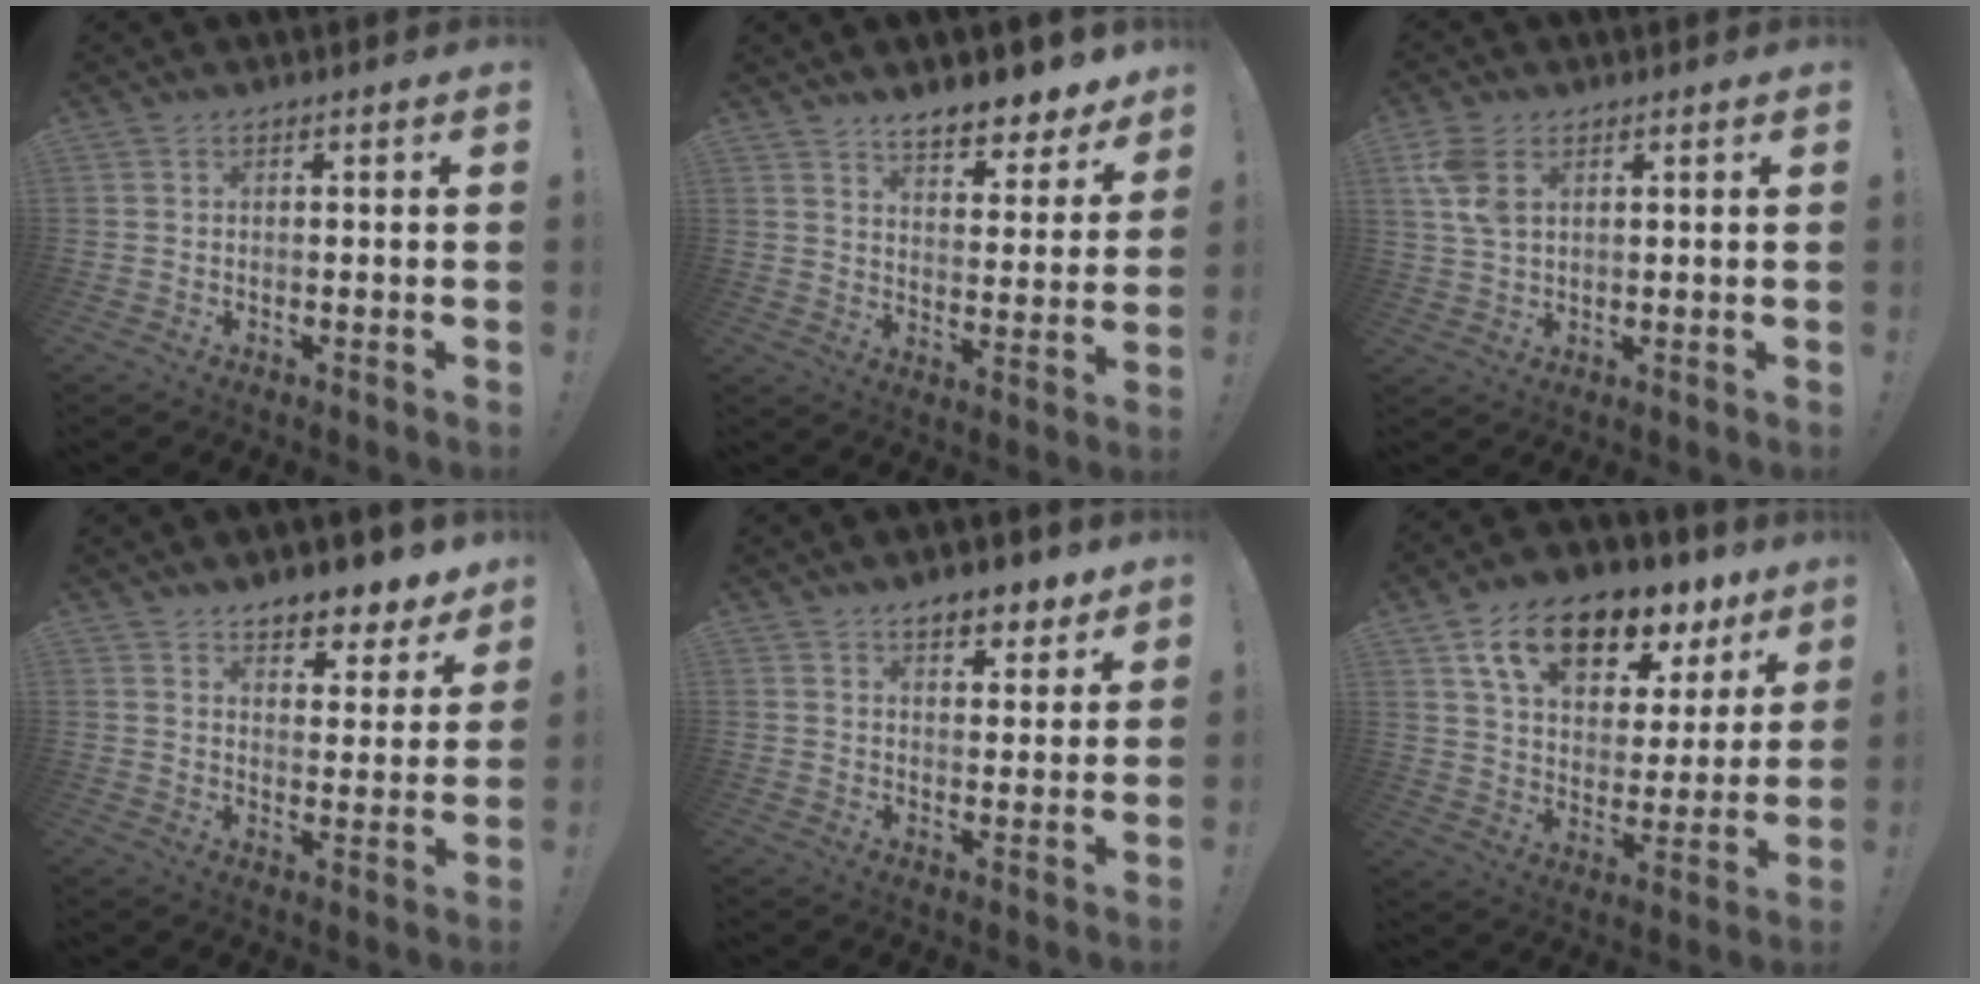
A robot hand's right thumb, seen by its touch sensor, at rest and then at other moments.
{"total": 9.3, "force": [8.2, 2.6, 3.5], "torque": [-0.044, -0.070, 0.146]}
{"total": 7.0, "force": [3.0, 4.0, 4.9], "torque": [-0.095, -0.009, 0.056]}
{"total": 7.7, "force": [6.9, 2.7, 2.2], "torque": [-0.009, -0.070, 0.123]}
{"total": 7.2, "force": [5.9, 2.9, 2.9], "torque": [-0.028, -0.041, 0.105]}
{"total": 17.4, "force": [11.0, 9.0, 10.0], "torque": [-0.157, -0.063, 0.193]}